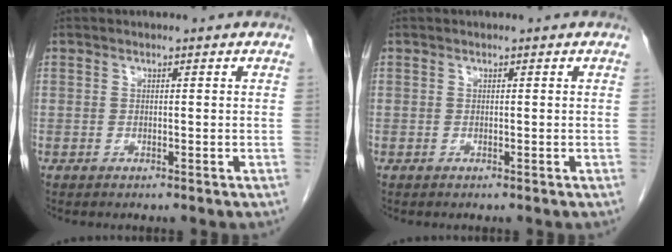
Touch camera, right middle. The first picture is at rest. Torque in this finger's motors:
{"motor_torque": [-0.02, 0.02, 0.00, 0.00]}